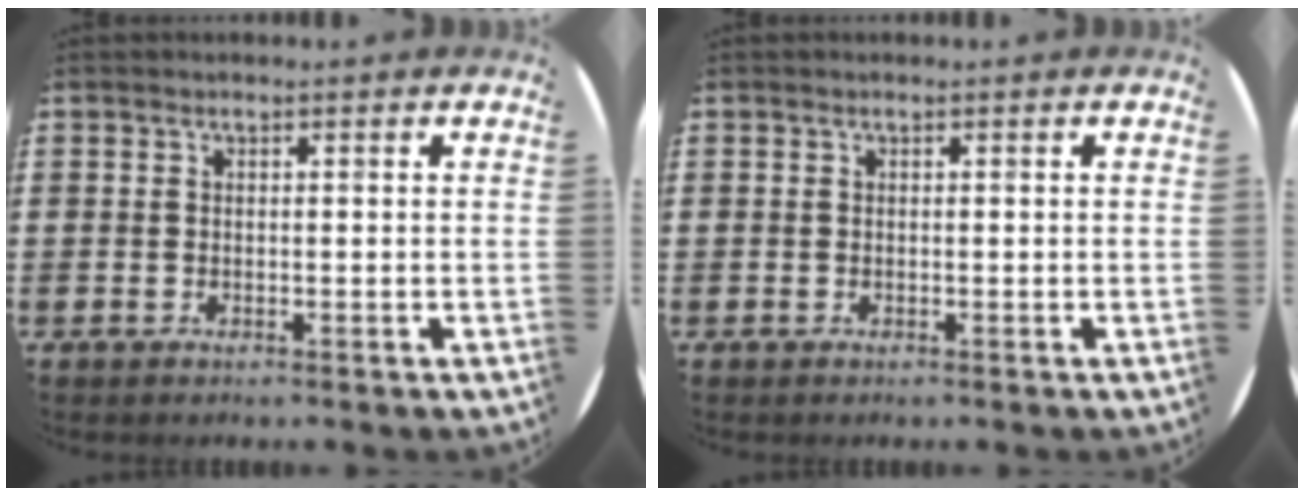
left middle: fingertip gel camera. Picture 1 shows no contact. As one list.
[{"total": 0.0}]